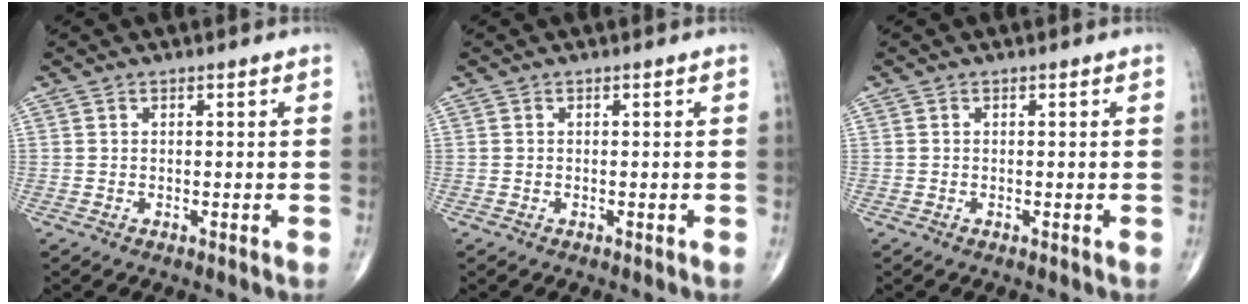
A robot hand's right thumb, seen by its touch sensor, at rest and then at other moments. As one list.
[{"total": 0.0}, {"total": 0.0}]